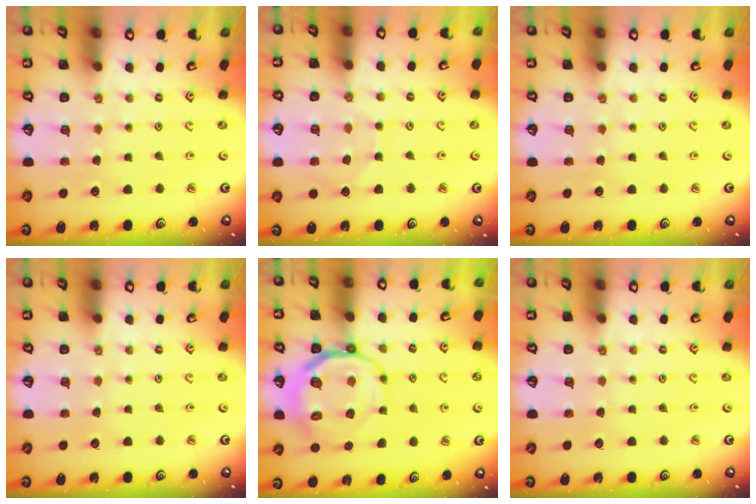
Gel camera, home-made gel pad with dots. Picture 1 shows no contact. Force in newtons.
{"total": 5.5, "press": 5.5, "slide": 0.5}
{"total": 0.0}
{"total": 0.0}
{"total": 11.9, "press": 11.6, "slide": 2.6}
{"total": 0.0}